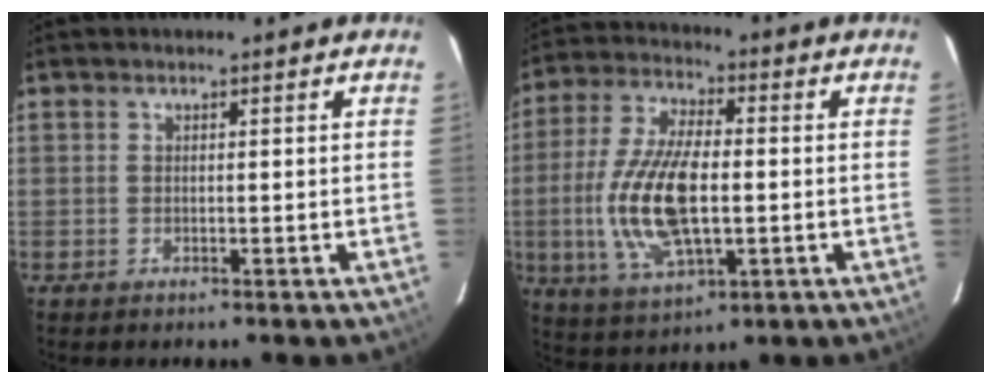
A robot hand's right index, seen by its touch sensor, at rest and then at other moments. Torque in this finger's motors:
{"motor_torque": [0.61, 0.00, 0.85, 0.21]}